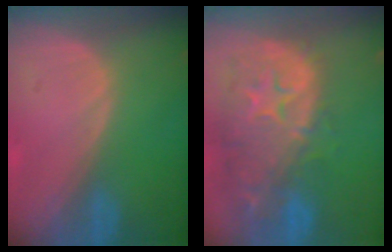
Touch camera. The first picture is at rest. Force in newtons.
{"total": 14.1, "press": 11.4, "slide": 8.3}